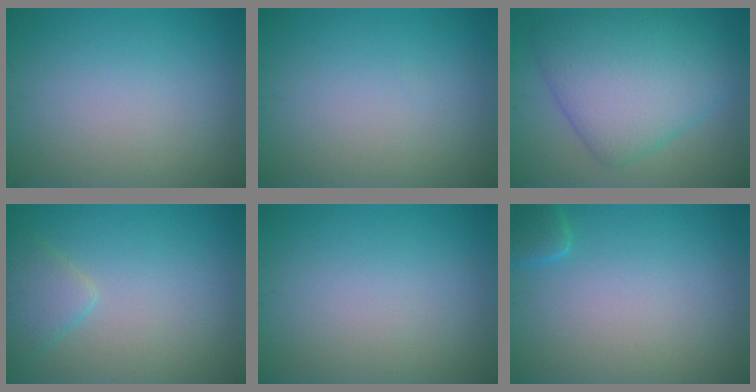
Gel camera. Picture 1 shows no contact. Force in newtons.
{"total": 0.0}
{"total": 9.0, "press": 9.0, "slide": 0.1}
{"total": 2.4, "press": 2.4, "slide": 0.2}
{"total": 0.0}
{"total": 1.7, "press": 1.7, "slide": 0.2}